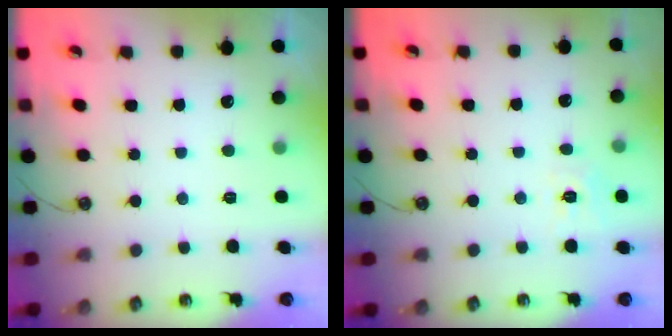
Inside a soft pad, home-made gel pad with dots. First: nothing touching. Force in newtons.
{"total": 7.2, "press": 7.2, "slide": 0.8}